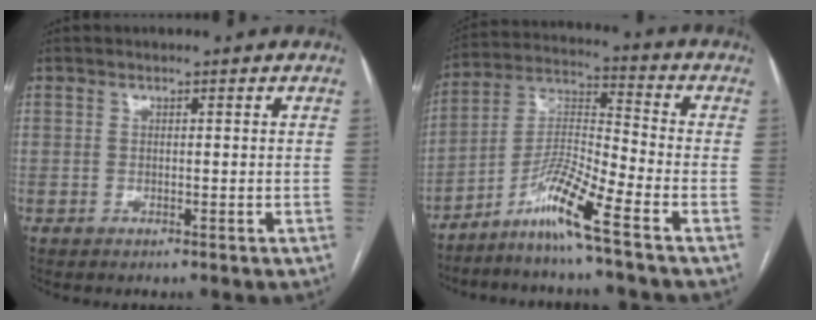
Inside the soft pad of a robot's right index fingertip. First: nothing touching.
{"total": 9.6, "force": [-6.5, -1.0, 7.0], "torque": [-0.142, -0.008, -0.126]}